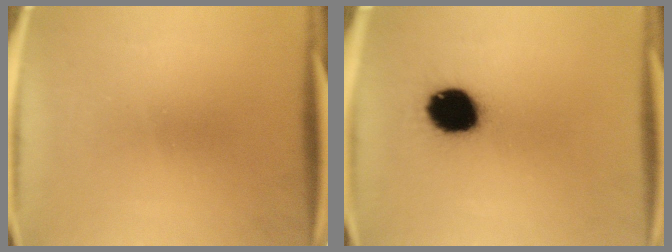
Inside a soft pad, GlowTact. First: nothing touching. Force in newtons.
{"total": 13.5}